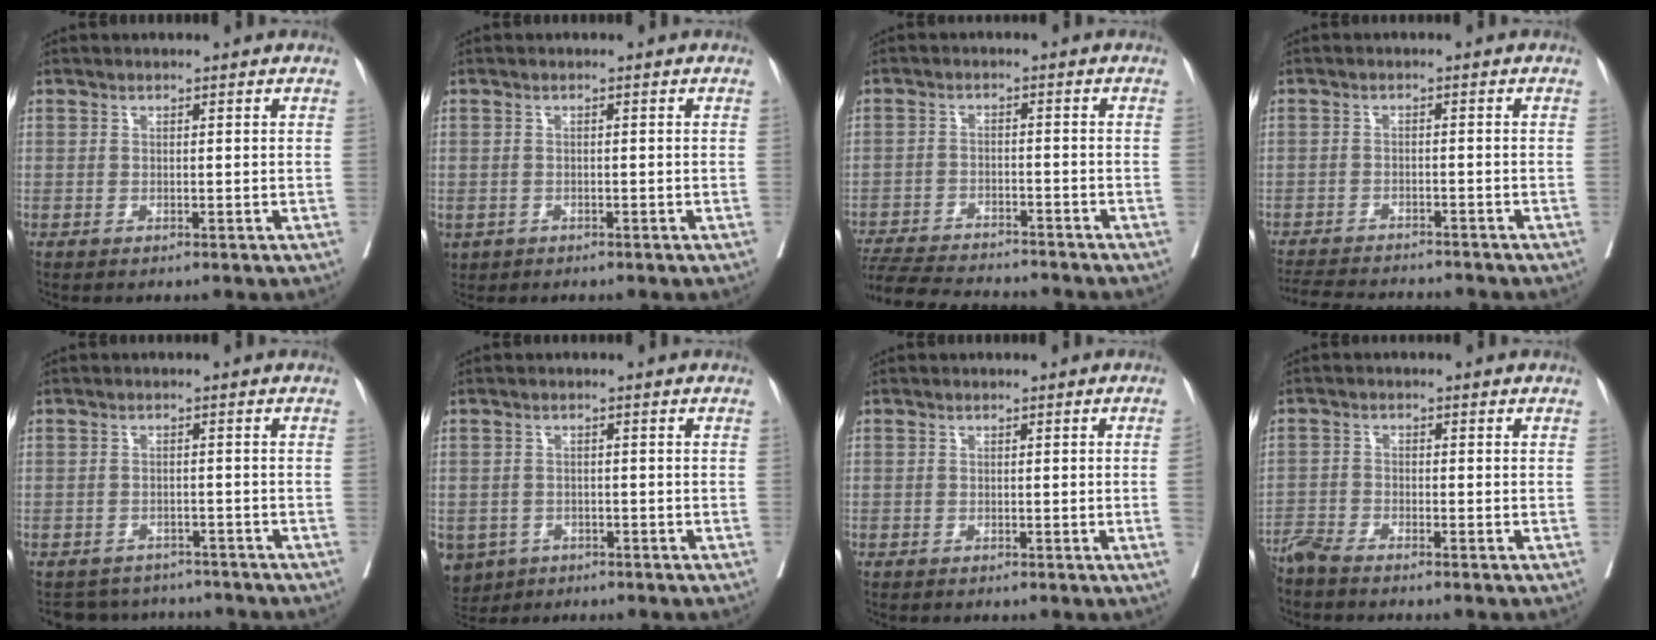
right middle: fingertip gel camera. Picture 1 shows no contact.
{"total": 2.3, "force": [-1.2, 1.7, 0.9], "torque": [-0.019, -0.003, -0.015]}
{"total": 13.8, "force": [-12.8, 1.7, 4.7], "torque": [-0.085, -0.011, -0.189]}
{"total": 10.3, "force": [-9.7, 1.4, 3.1], "torque": [-0.050, -0.005, -0.140]}
{"total": 6.9, "force": [-6.5, 2.3, 0.0], "torque": [0.005, 0.015, -0.082]}
{"total": 7.2, "force": [-4.0, 5.7, 1.9], "torque": [-0.050, -0.001, -0.059]}
{"total": 1.4, "force": [-0.3, -0.5, 1.2], "torque": [-0.013, 0.000, -0.005]}
{"total": 3.2, "force": [-3.1, -0.2, 0.9], "torque": [-0.016, -0.011, -0.063]}